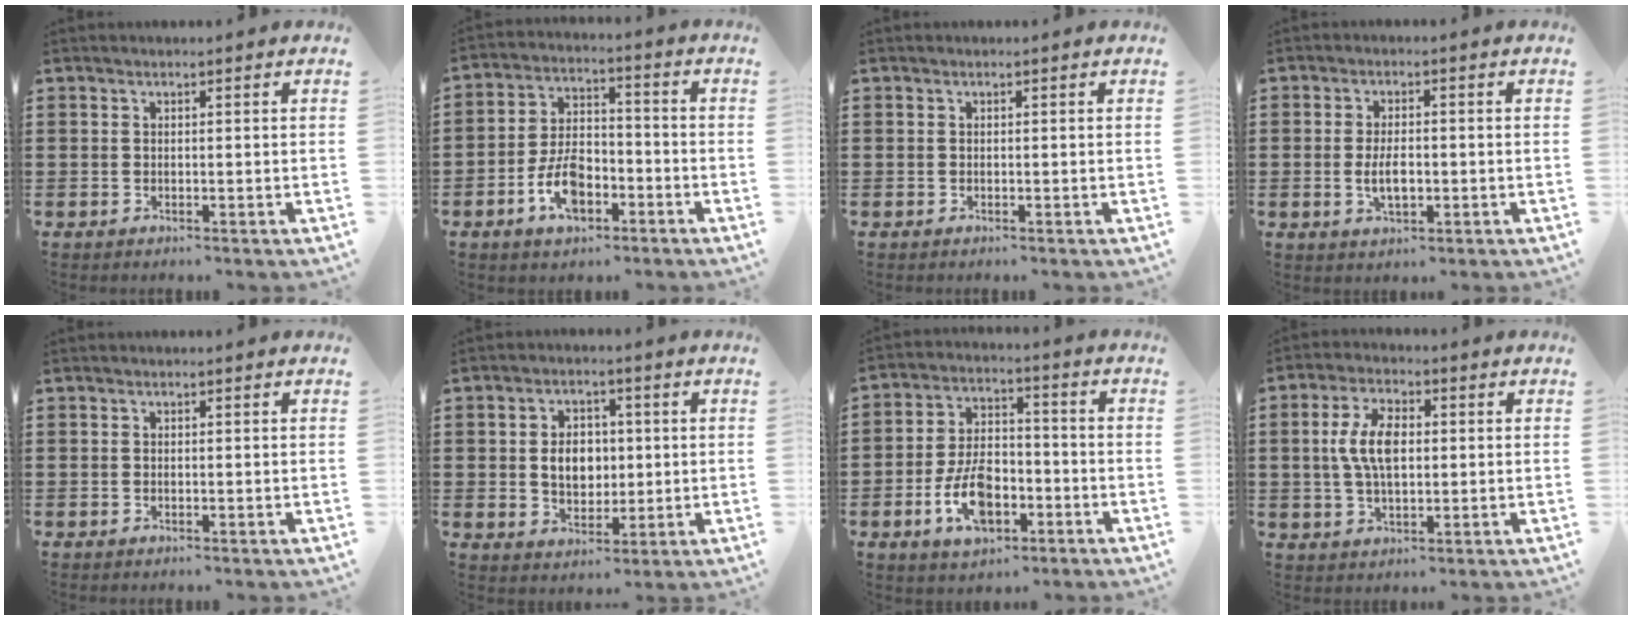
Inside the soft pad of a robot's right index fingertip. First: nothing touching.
{"total": 7.8, "force": [-3.4, 4.3, 5.6], "torque": [-0.118, 0.010, -0.065]}
{"total": 0.0}
{"total": 4.1, "force": [-0.6, 1.9, 3.6], "torque": [-0.073, -0.001, -0.012]}
{"total": 0.0}
{"total": 5.7, "force": [0.3, 4.3, 3.8], "torque": [-0.068, 0.008, -0.001]}
{"total": 9.1, "force": [-3.5, 5.0, 6.8], "torque": [-0.144, 0.006, -0.064]}
{"total": 7.6, "force": [0.5, 3.9, 6.6], "torque": [-0.142, 0.012, 0.004]}